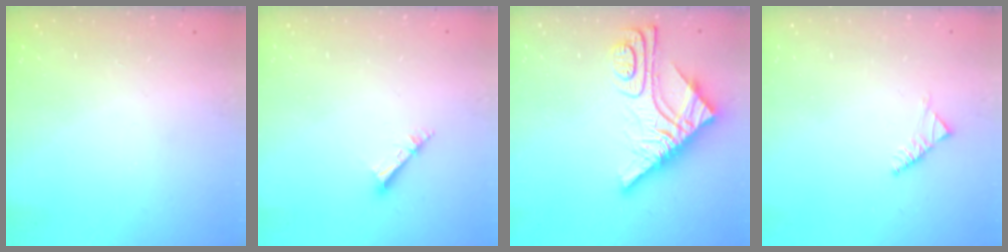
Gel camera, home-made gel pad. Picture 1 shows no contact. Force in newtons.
{"total": 3.8, "press": 3.8, "slide": 0.6}
{"total": 12.6, "press": 12.5, "slide": 1.2}
{"total": 2.6, "press": 2.5, "slide": 0.8}